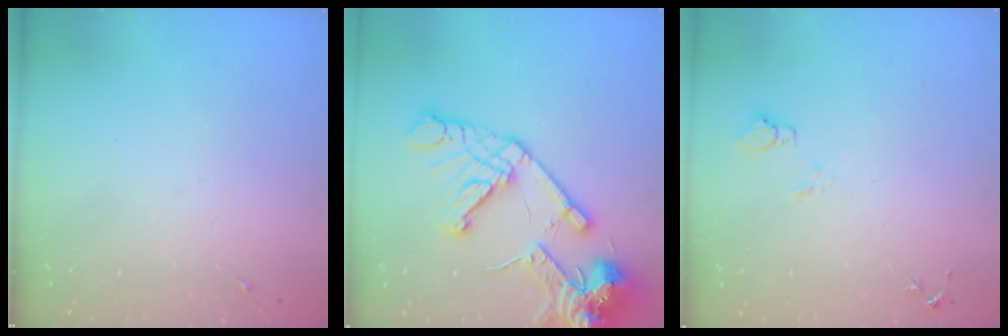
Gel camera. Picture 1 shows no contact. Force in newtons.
{"total": 20.8, "press": 20.7, "slide": 2.5}
{"total": 4.5, "press": 4.5, "slide": 0.4}